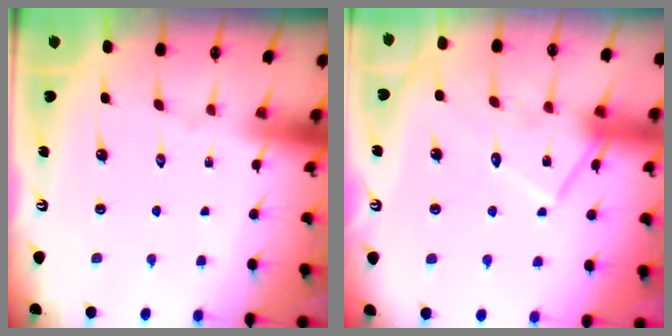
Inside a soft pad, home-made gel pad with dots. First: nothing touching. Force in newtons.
{"total": 14.2, "press": 14.1, "slide": 1.2}